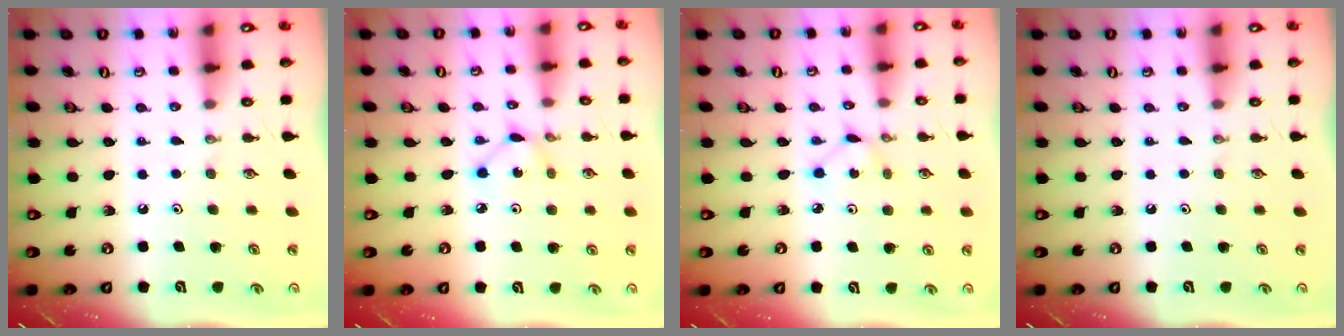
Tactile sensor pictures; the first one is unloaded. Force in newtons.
{"total": 2.1, "press": 2.1, "slide": 0.1}
{"total": 1.5, "press": 1.5, "slide": 0.2}
{"total": 0.0}